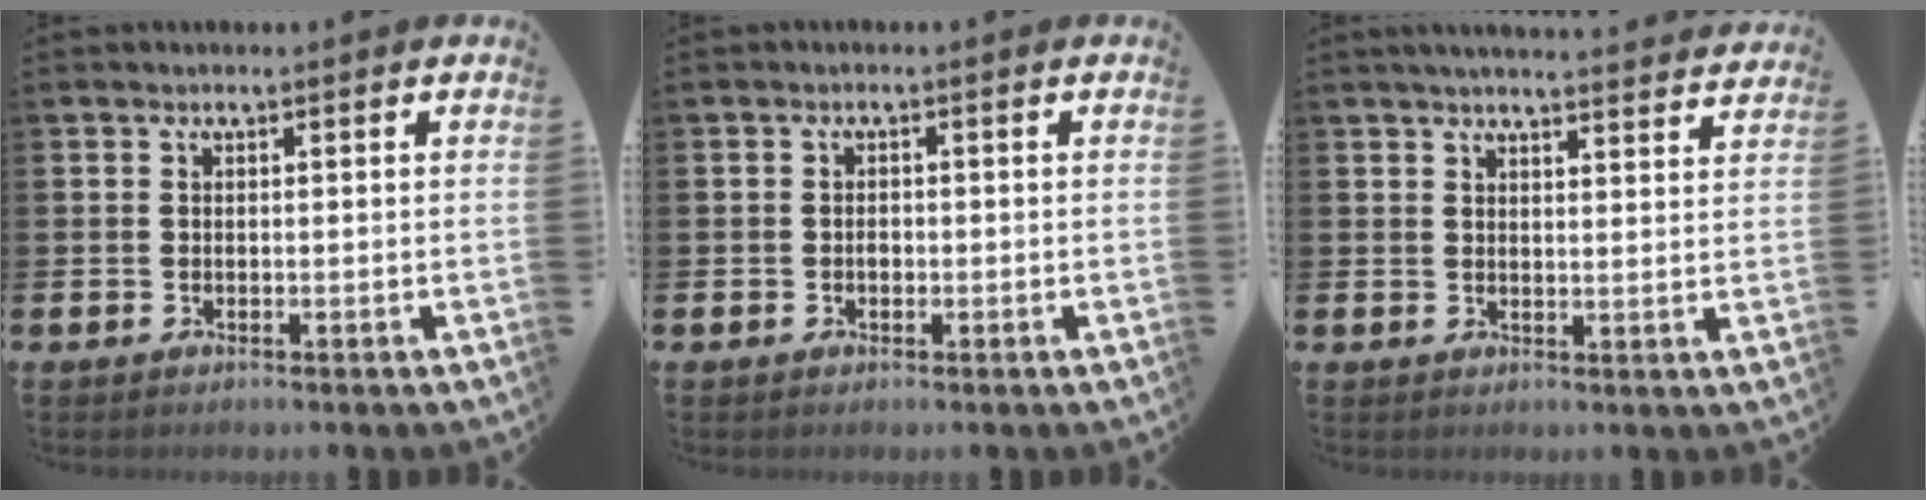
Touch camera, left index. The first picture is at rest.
{"total": 0.8, "force": [-0.2, 0.6, 0.5], "torque": [-0.010, 0.004, -0.004]}
{"total": 4.1, "force": [4.1, -0.3, 0.7], "torque": [-0.011, -0.026, 0.070]}